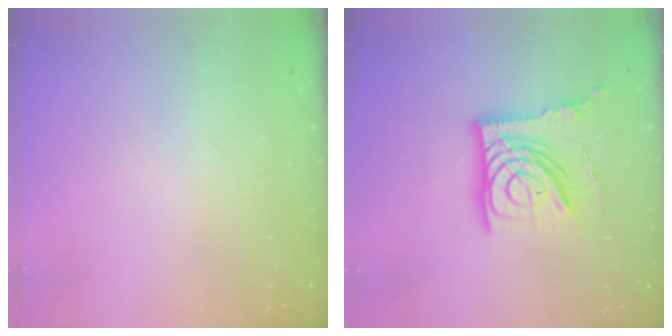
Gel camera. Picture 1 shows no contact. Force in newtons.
{"total": 15.2, "press": 15.1, "slide": 1.4}